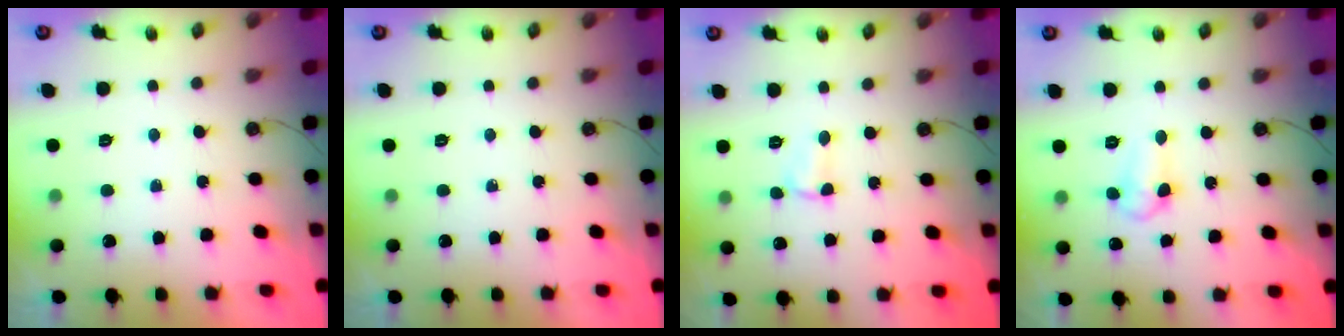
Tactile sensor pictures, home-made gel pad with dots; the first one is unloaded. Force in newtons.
{"total": 0.0}
{"total": 1.9, "press": 1.9, "slide": 0.3}
{"total": 6.0, "press": 4.8, "slide": 3.6}